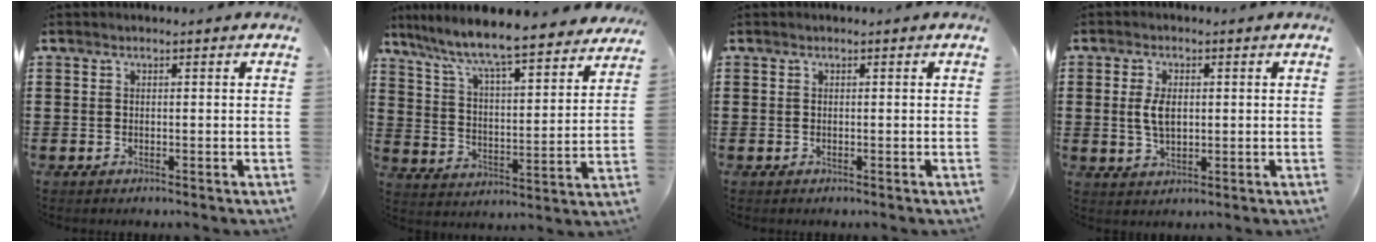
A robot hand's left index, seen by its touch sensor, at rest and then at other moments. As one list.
[{"total": 7.3, "force": [6.7, -0.1, 2.9], "torque": [-0.087, -0.054, 0.108]}, {"total": 0.0}, {"total": 4.3, "force": [0.5, 2.3, 3.5], "torque": [-0.089, 0.003, 0.003]}]